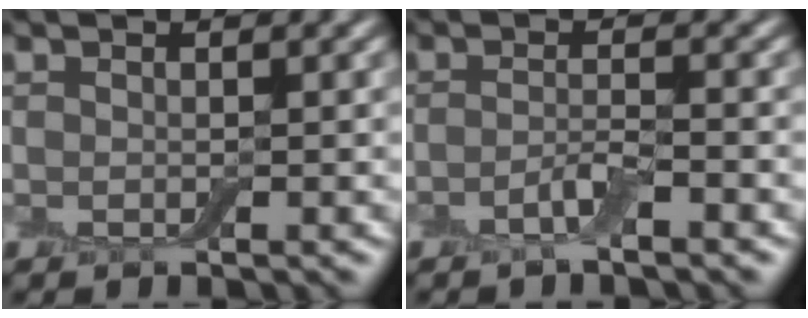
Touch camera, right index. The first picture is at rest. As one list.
[{"total": 1.8, "force": [-1.1, 0.3, 1.4], "torque": [-0.028, 0.002, -0.024]}]